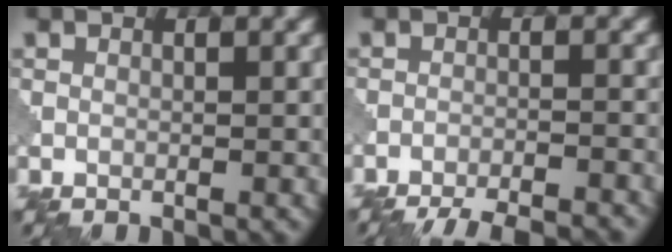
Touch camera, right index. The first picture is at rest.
{"total": 8.2, "force": [-7.7, 1.4, 2.4], "torque": [-0.026, 0.001, -0.108]}